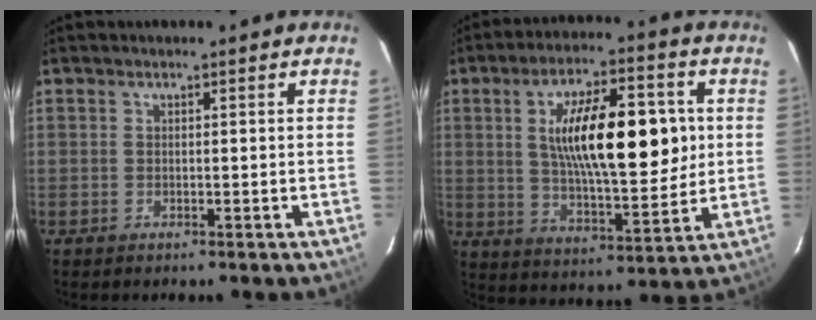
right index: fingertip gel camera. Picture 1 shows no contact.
{"total": 18.1, "force": [3.2, 6.4, 16.6], "torque": [-0.275, 0.010, 0.057]}